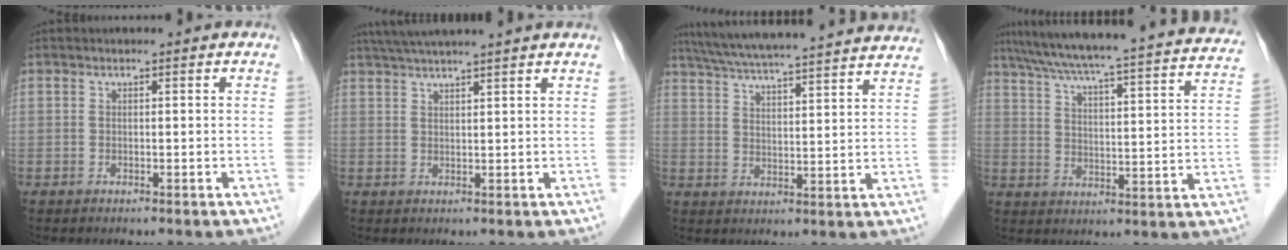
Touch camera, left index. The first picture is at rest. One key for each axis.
{"total": 10.4, "fx": 9.0, "fy": -0.9, "fz": 5.2, "tx": -0.087, "ty": 0.038, "tz": 0.123}
{"total": 28.4, "fx": 26.0, "fy": 1.3, "fz": 11.4, "tx": -0.192, "ty": -0.006, "tz": 0.338}
{"total": 29.5, "fx": 25.7, "fy": 2.7, "fz": 14.2, "tx": -0.225, "ty": -0.027, "tz": 0.320}